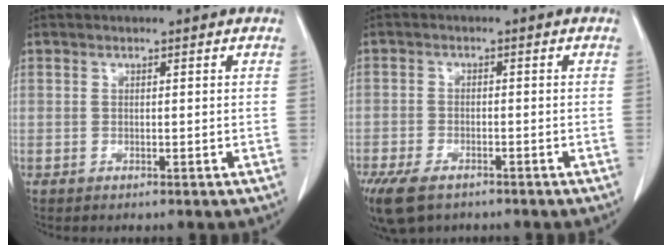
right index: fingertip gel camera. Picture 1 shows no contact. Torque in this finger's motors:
{"motor_torque": [0.66, -0.64, 0.18, 0.01]}